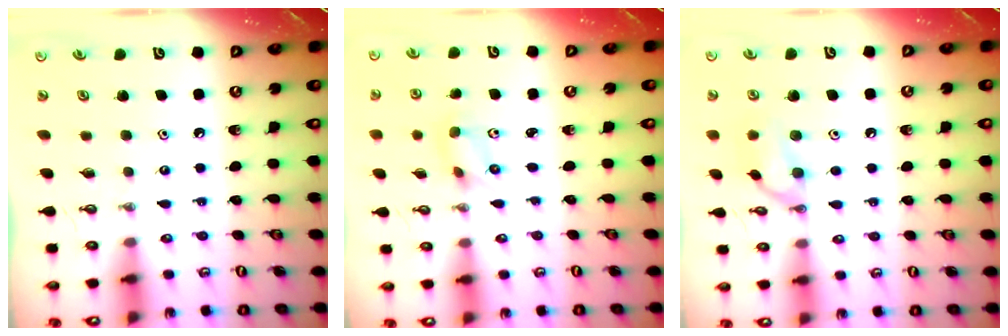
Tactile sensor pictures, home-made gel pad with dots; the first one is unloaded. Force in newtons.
{"total": 1.9, "press": 1.7, "slide": 0.7}
{"total": 10.1, "press": 10.1, "slide": 0.1}